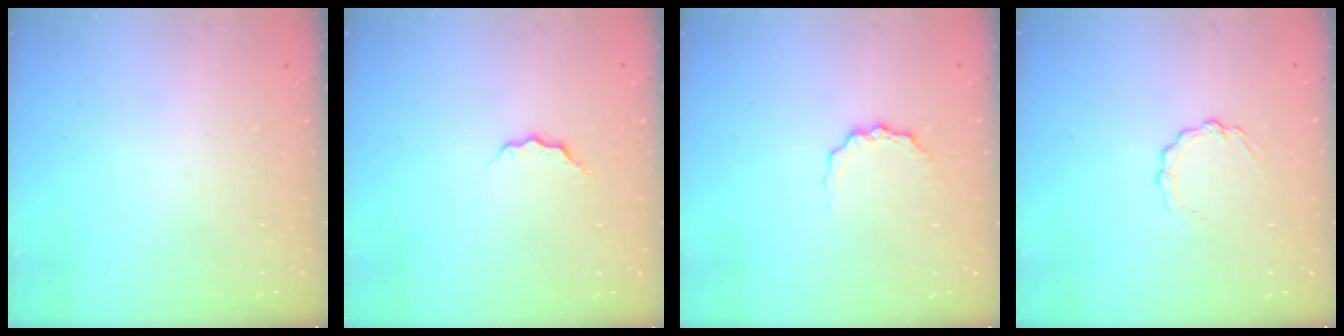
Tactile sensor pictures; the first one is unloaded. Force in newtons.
{"total": 3.5, "press": 3.5, "slide": 0.5}
{"total": 4.7, "press": 4.7, "slide": 0.5}
{"total": 3.6, "press": 3.6, "slide": 0.3}